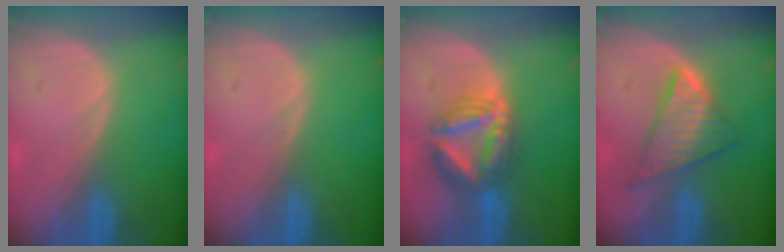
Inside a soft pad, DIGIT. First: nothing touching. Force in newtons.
{"total": 0.0}
{"total": 7.6, "press": 7.6, "slide": 0.8}
{"total": 6.7, "press": 6.6, "slide": 0.3}